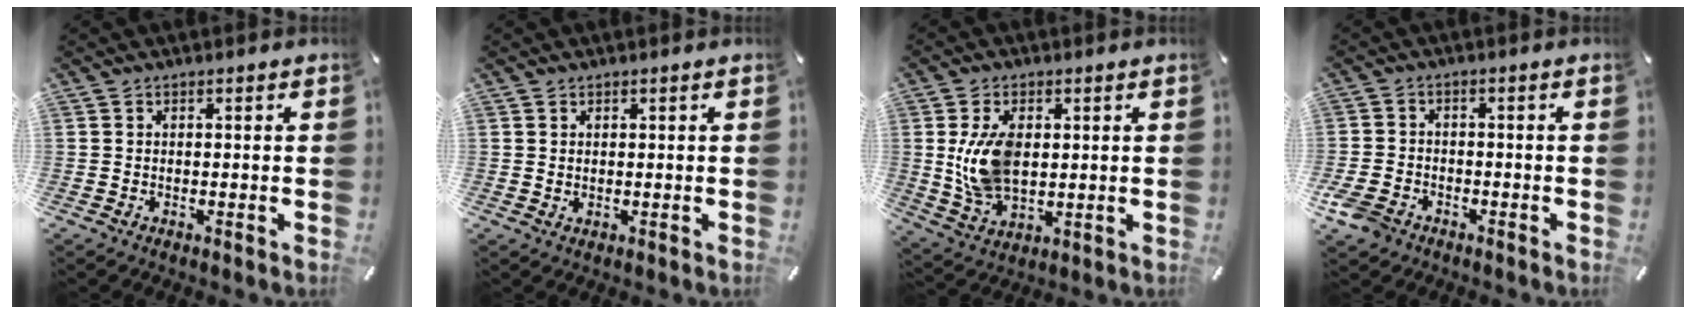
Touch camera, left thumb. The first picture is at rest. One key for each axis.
{"total": 0.6, "fx": 0.5, "fy": 0.3, "fz": 0.3, "tx": -0.005, "ty": -0.001, "tz": 0.010}
{"total": 11.2, "fx": 1.7, "fy": 7.0, "fz": 8.6, "tx": -0.177, "ty": -0.005, "tz": 0.031}
{"total": 4.8, "fx": -2.9, "fy": 3.3, "fz": 2.0, "tx": -0.058, "ty": 0.010, "tz": -0.058}